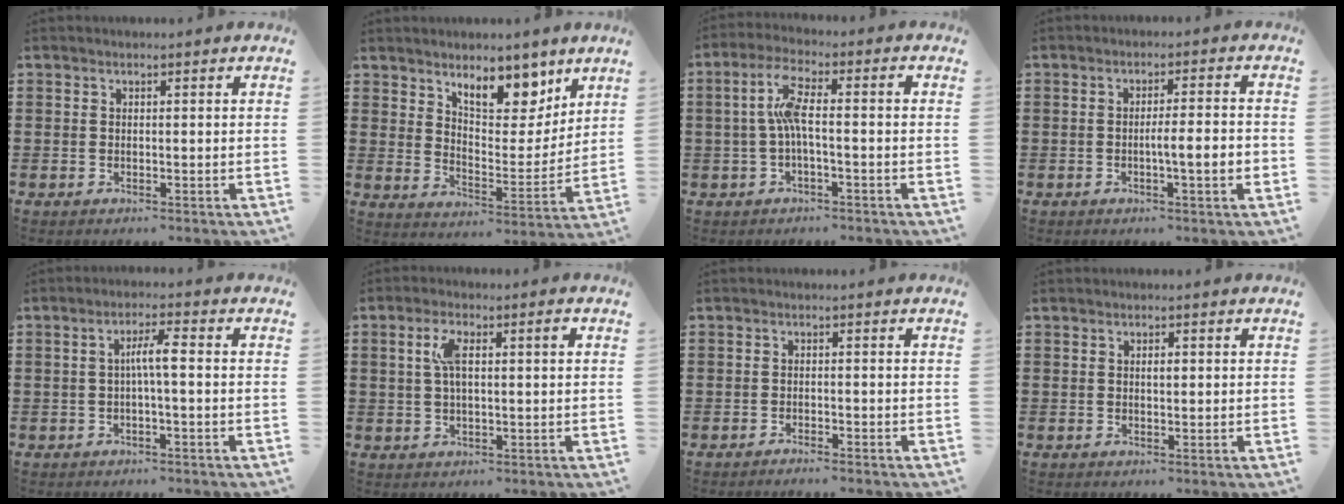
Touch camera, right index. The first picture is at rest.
{"total": 9.8, "force": [7.5, 4.3, 4.6], "torque": [-0.080, -0.038, 0.133]}
{"total": 5.8, "force": [-0.6, 1.3, 5.7], "torque": [-0.118, 0.001, -0.018]}
{"total": 5.0, "force": [-1.1, 0.2, 4.9], "torque": [-0.084, -0.005, -0.021]}
{"total": 3.9, "force": [-0.3, 0.4, 3.8], "torque": [-0.072, 0.005, -0.010]}
{"total": 5.1, "force": [1.1, 1.4, 4.8], "torque": [-0.088, 0.006, 0.013]}
{"total": 1.2, "force": [-1.2, -0.1, 0.1], "torque": [-0.005, 0.002, -0.024]}
{"total": 1.3, "force": [0.2, 0.4, 1.2], "torque": [-0.023, 0.003, 0.002]}